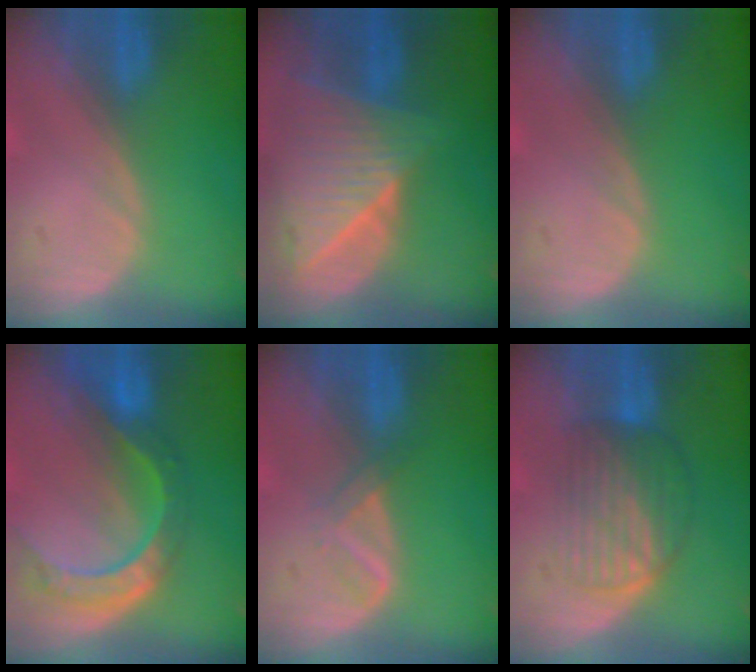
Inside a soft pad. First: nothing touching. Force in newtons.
{"total": 9.2, "press": 8.2, "slide": 4.1}
{"total": 0.0}
{"total": 8.8, "press": 7.3, "slide": 5.0}
{"total": 2.1, "press": 2.1, "slide": 0.2}
{"total": 6.5, "press": 6.3, "slide": 1.5}